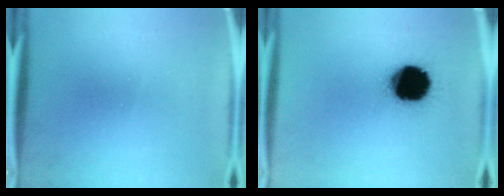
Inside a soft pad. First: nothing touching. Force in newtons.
{"total": 20.0}